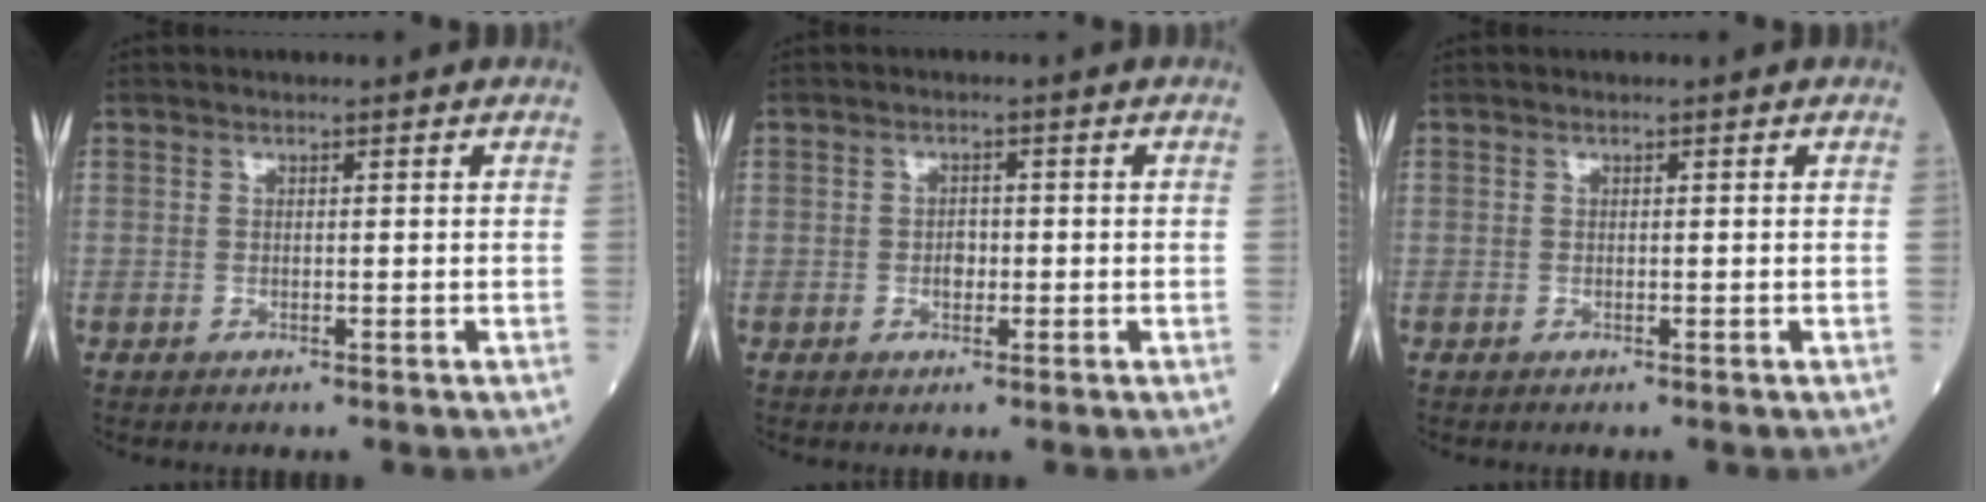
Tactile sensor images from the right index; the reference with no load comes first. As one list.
[{"total": 1.7, "force": [-0.4, 1.2, 1.1], "torque": [-0.016, 0.005, -0.005]}, {"total": 0.0}]